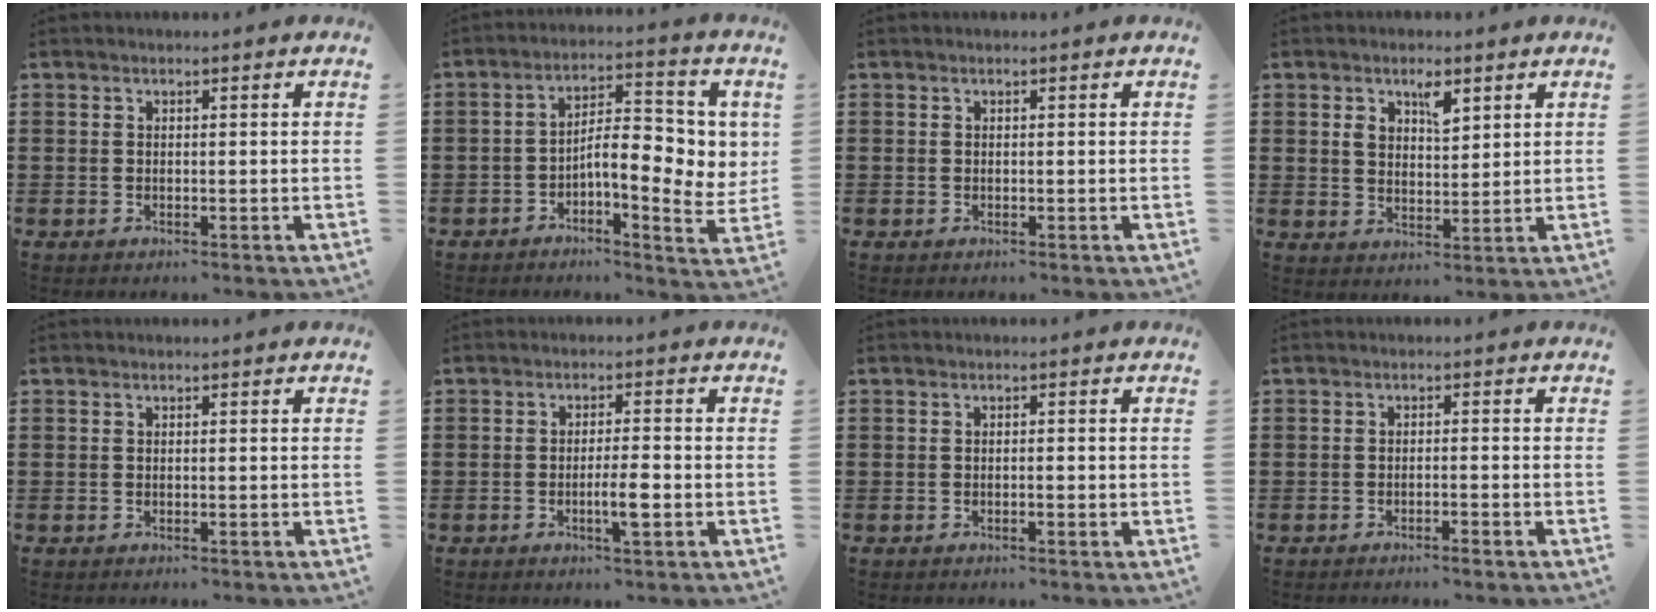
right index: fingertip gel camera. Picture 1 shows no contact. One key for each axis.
{"total": 7.7, "fx": -0.1, "fy": 3.1, "fz": 7.1, "tx": -0.108, "ty": -0.007, "tz": -0.011}
{"total": 0.0}
{"total": 3.9, "fx": 2.1, "fy": 1.9, "fz": 2.7, "tx": -0.044, "ty": 0.002, "tz": 0.033}
{"total": 0.0}
{"total": 4.0, "fx": -1.3, "fy": 0.4, "fz": 3.8, "tx": -0.071, "ty": -0.005, "tz": -0.025}
{"total": 0.9, "fx": -0.4, "fy": 0.2, "fz": 0.7, "tx": -0.013, "ty": -0.004, "tz": -0.006}
{"total": 1.3, "fx": -1.1, "fy": -0.1, "fz": 0.7, "tx": -0.014, "ty": -0.004, "tz": -0.020}